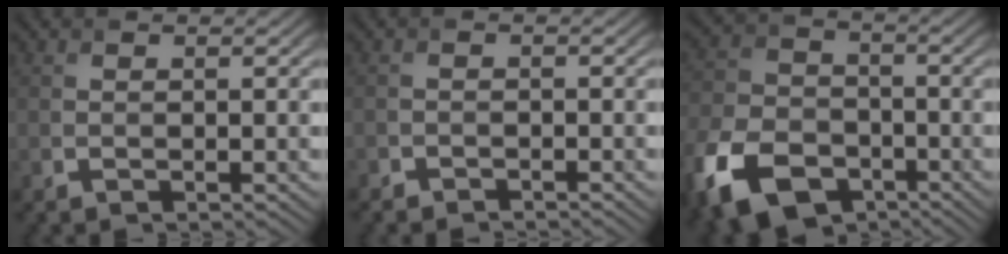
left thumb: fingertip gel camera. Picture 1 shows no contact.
{"total": 1.5, "force": [-1.5, 0.4, 0.1], "torque": [0.001, -0.003, -0.030]}
{"total": 14.2, "force": [-7.5, 9.1, 7.9], "torque": [-0.212, -0.040, -0.149]}